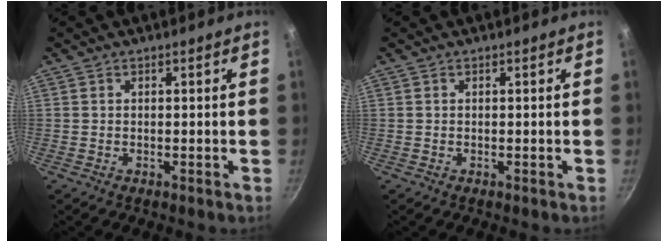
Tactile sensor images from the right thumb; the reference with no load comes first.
{"total": 0.0}